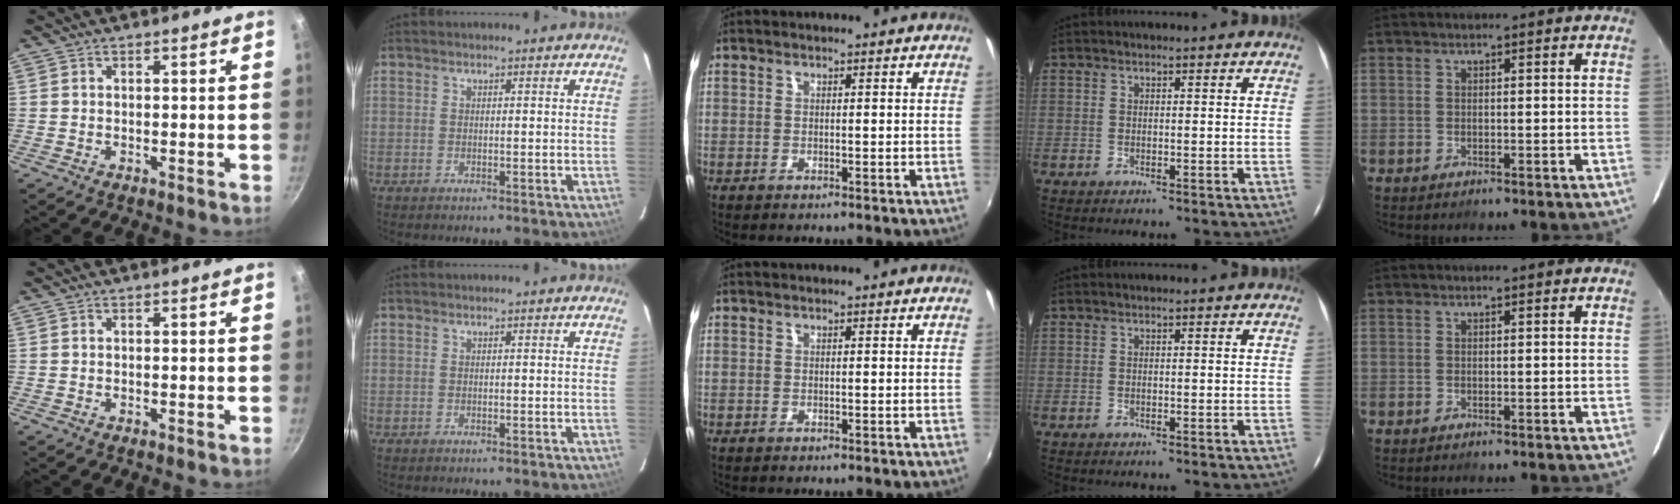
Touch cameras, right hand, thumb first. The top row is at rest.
{}